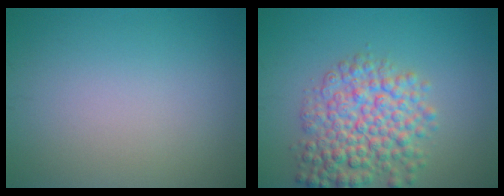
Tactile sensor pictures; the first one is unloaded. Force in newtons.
{"total": 6.9, "press": 6.9, "slide": 0.2}